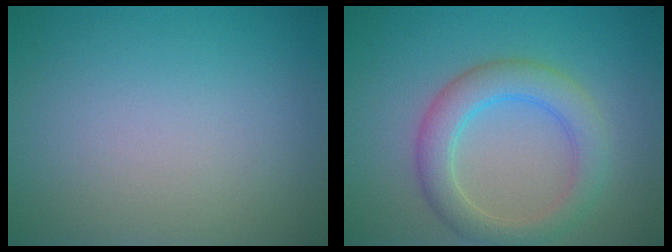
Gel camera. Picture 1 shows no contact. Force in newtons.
{"total": 4.5, "press": 4.5, "slide": 0.1}